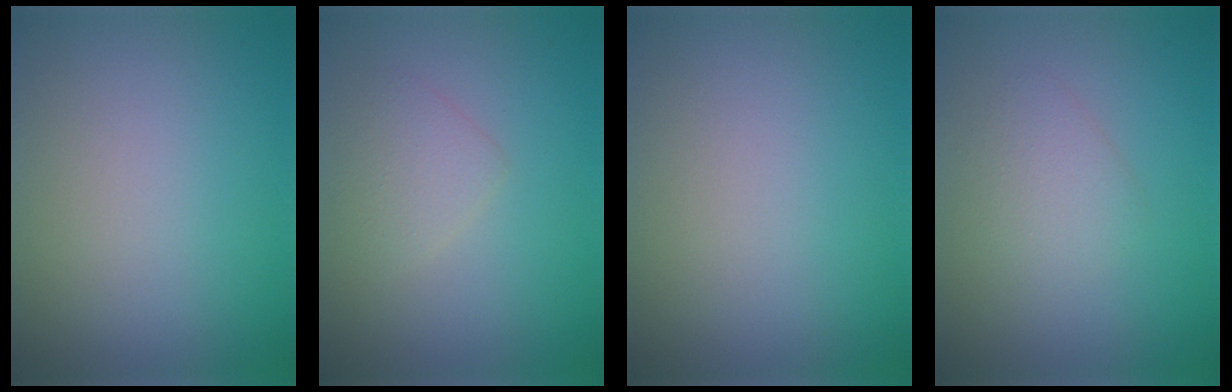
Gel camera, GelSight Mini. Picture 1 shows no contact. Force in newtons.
{"total": 1.8, "press": 1.8, "slide": 0.1}
{"total": 0.0}
{"total": 2.0, "press": 2.0, "slide": 0.1}